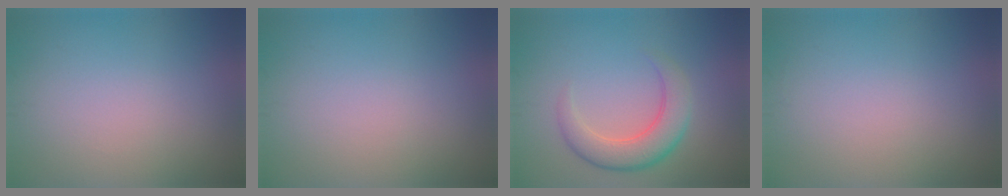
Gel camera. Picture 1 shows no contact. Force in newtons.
{"total": 0.0}
{"total": 4.4, "press": 4.4, "slide": 0.4}
{"total": 0.0}